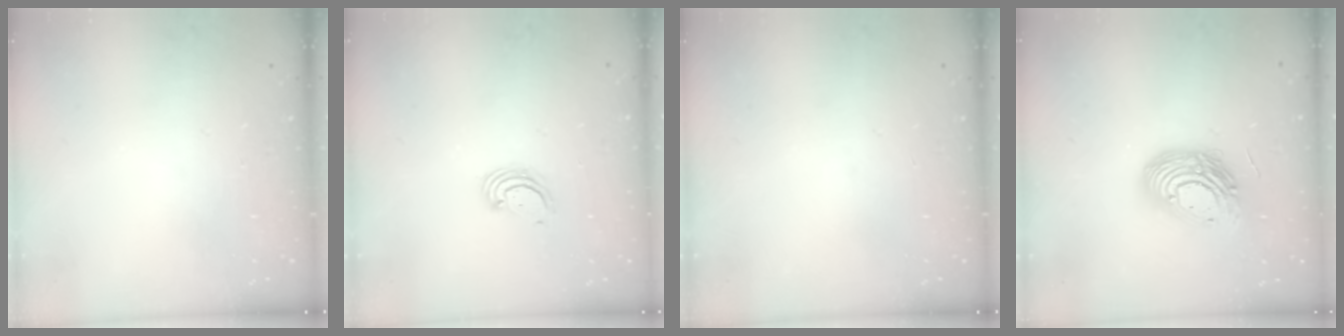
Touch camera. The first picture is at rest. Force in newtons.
{"total": 2.8, "press": 2.8, "slide": 0.3}
{"total": 0.0}
{"total": 14.7, "press": 14.6, "slide": 1.0}